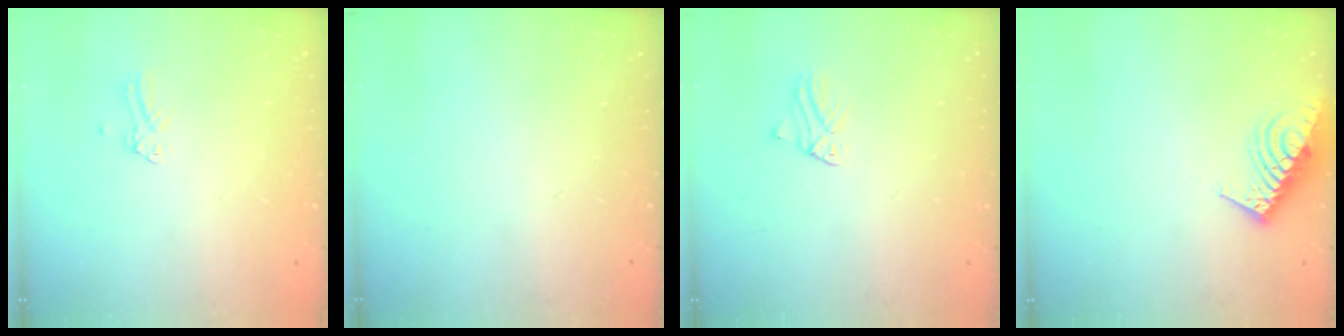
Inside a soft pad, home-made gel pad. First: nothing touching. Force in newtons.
{"total": 0.0}
{"total": 1.2, "press": 1.2, "slide": 0.2}
{"total": 14.6, "press": 14.6, "slide": 0.4}